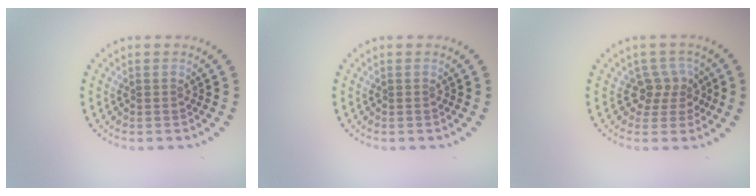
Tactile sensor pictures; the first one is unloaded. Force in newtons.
{"total": 0.0}
{"total": 2.6, "press": 2.0, "slide": 1.6}